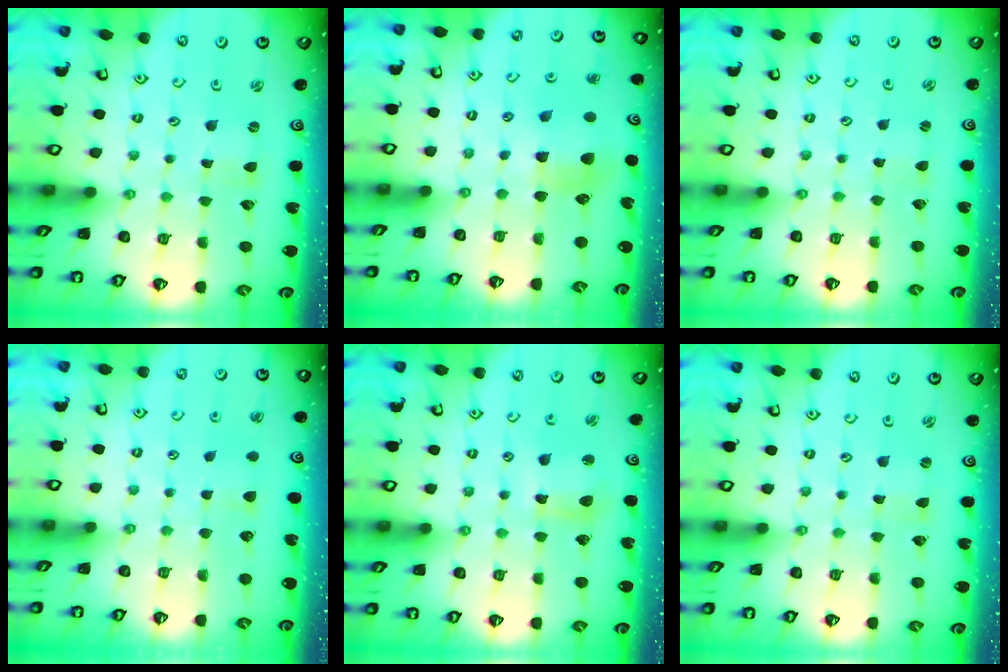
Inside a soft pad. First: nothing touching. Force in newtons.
{"total": 7.0, "press": 6.9, "slide": 1.1}
{"total": 0.0}
{"total": 4.6, "press": 4.6, "slide": 0.3}
{"total": 8.3, "press": 8.1, "slide": 1.5}
{"total": 0.0}